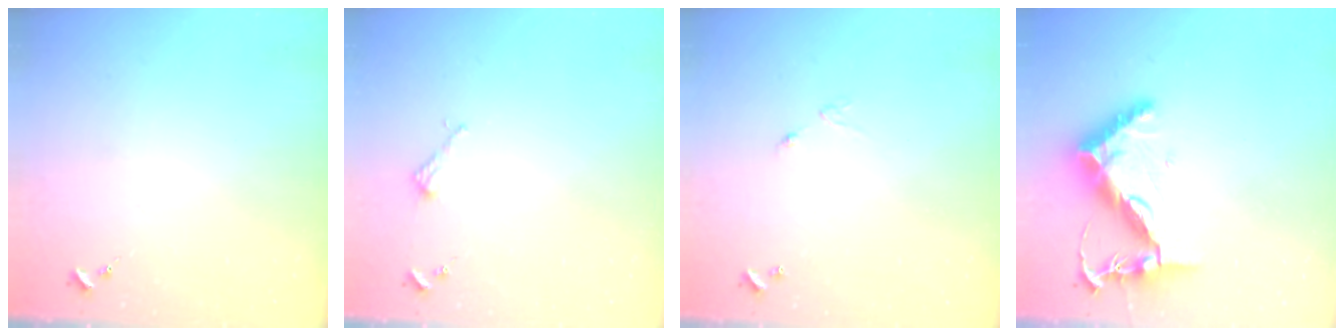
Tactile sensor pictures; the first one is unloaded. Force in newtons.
{"total": 2.2, "press": 2.2, "slide": 0.2}
{"total": 4.8, "press": 4.8, "slide": 0.3}
{"total": 12.4, "press": 12.3, "slide": 1.4}